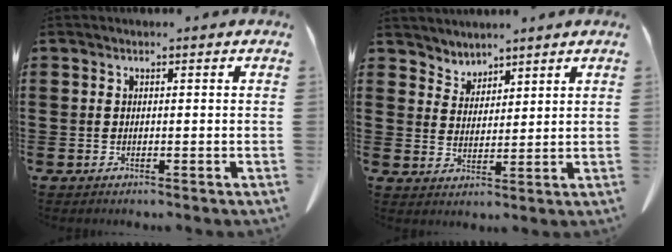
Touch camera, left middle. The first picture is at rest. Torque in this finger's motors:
{"motor_torque": [0.05, 0.04, -0.16, -0.19]}